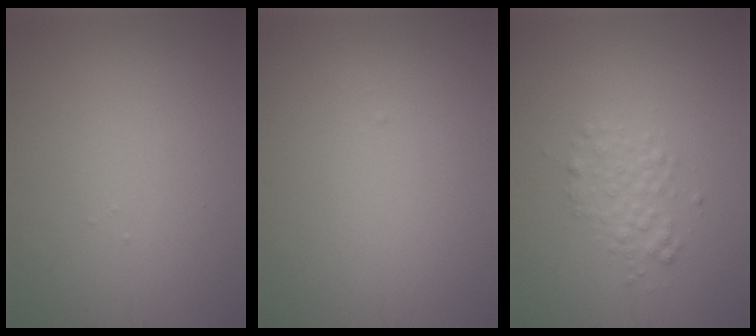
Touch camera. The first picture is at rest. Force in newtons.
{"total": 0.0}
{"total": 2.0, "press": 2.0, "slide": 0.0}